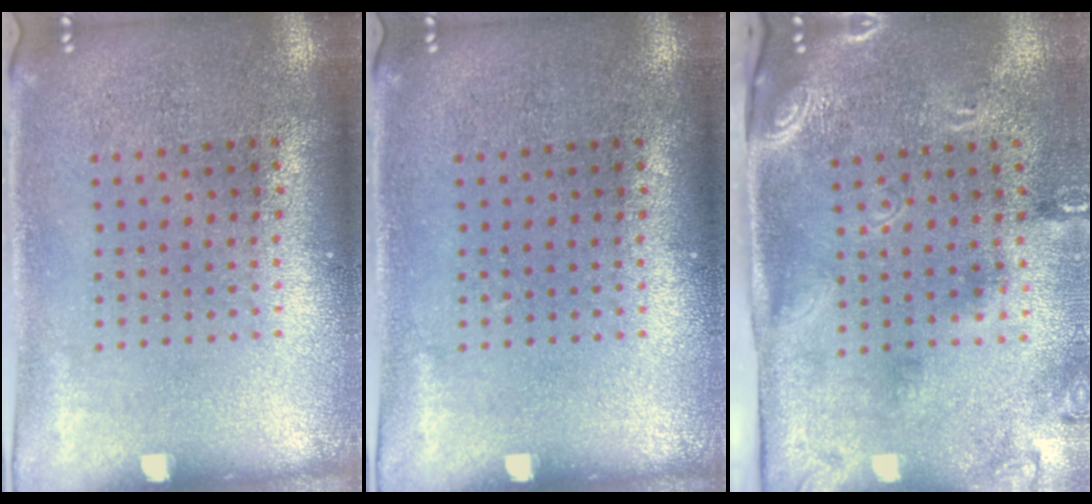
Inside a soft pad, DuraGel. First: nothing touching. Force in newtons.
{"total": 0.0}
{"total": 2.6, "press": 1.7, "slide": 2.0}